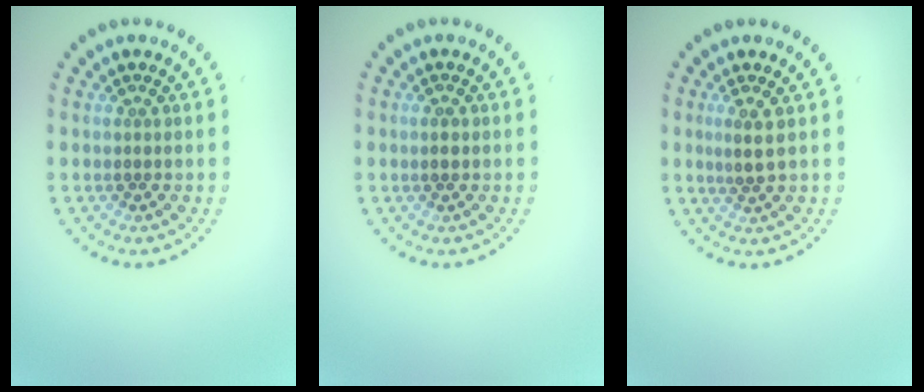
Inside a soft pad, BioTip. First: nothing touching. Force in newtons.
{"total": 1.3, "press": 1.3, "slide": 0.1}
{"total": 1.8, "press": 1.6, "slide": 0.9}